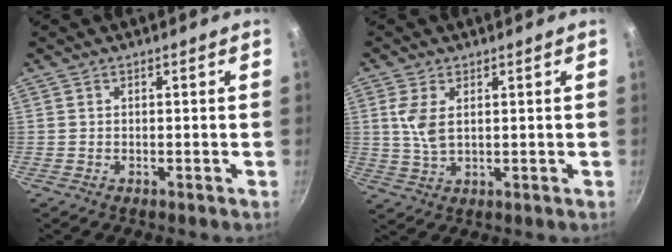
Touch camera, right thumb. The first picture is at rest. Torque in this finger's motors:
{"motor_torque": [1.23, 3.78, 0.41, 0.64, 0.07]}